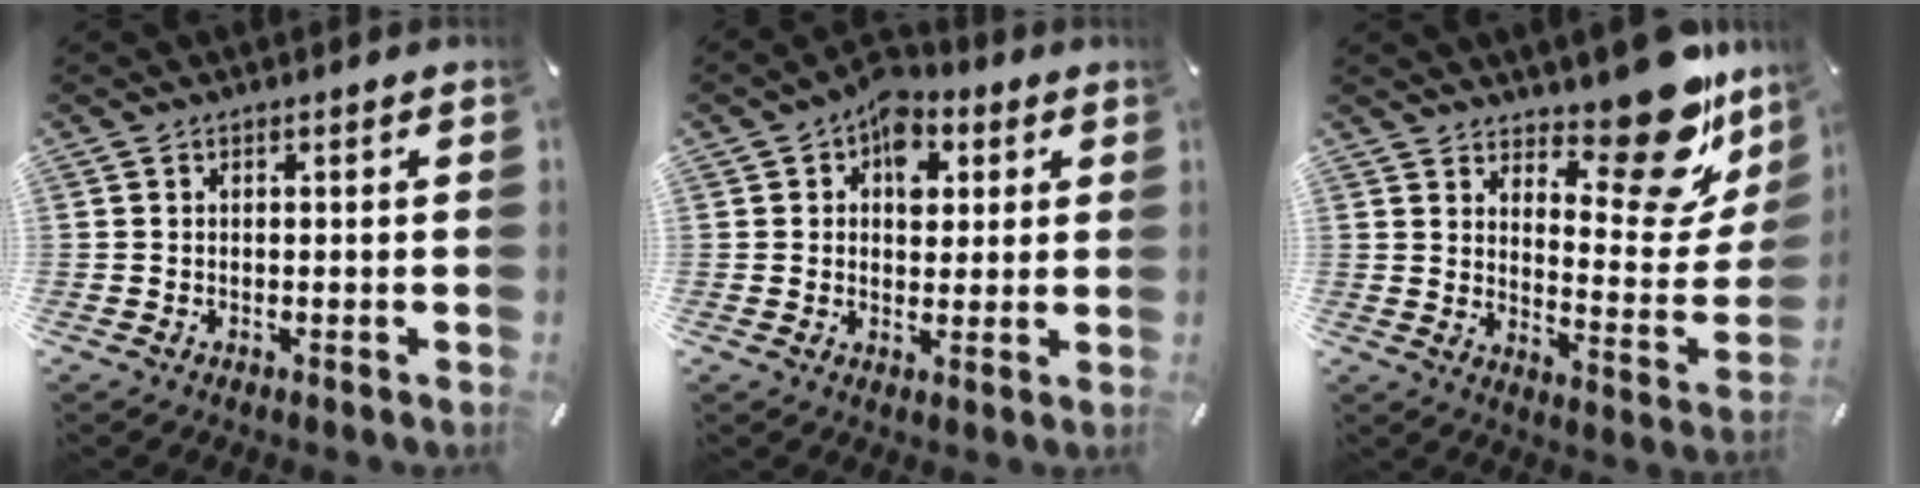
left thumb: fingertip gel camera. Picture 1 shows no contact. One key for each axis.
{"total": 7.8, "fx": 2.7, "fy": 5.8, "fz": 4.4, "tx": -0.051, "ty": -0.008, "tz": 0.042}
{"total": 19.5, "fx": 14.2, "fy": 8.1, "fz": 10.6, "tx": -0.111, "ty": -0.127, "tz": 0.234}